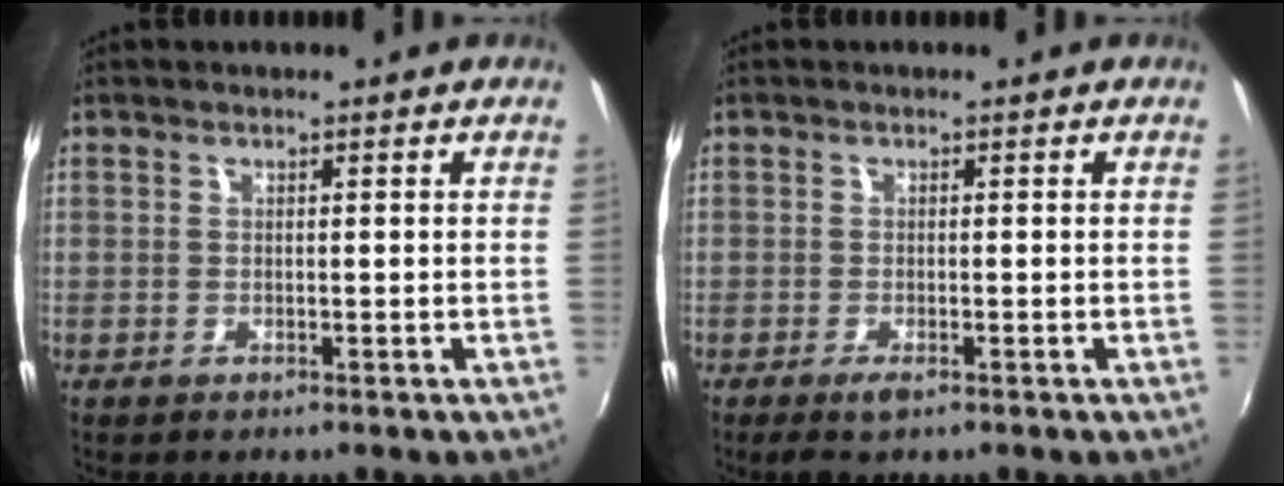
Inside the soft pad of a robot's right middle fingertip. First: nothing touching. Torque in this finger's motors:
{"motor_torque": [0.44, -0.39, 0.12, 0.04]}